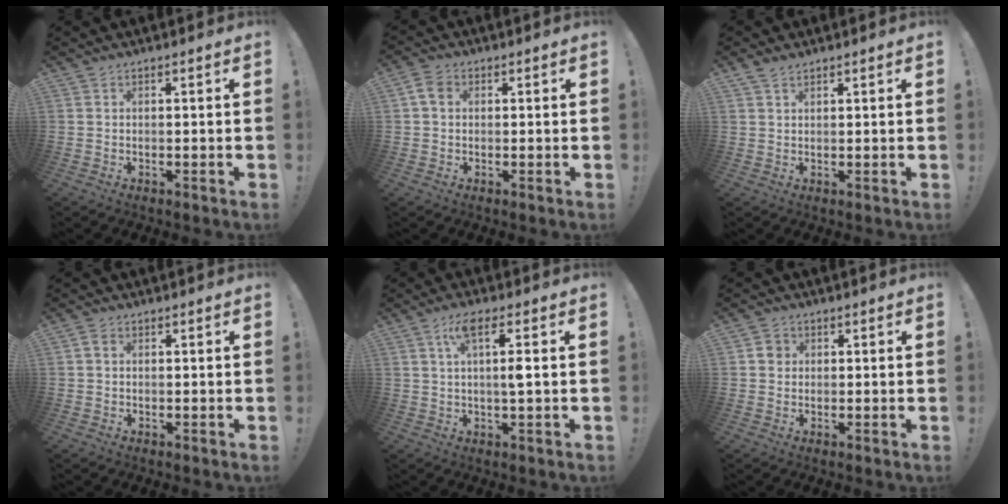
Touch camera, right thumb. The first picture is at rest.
{"total": 5.3, "force": [1.2, 4.0, 3.2], "torque": [-0.063, 0.006, 0.025]}
{"total": 2.6, "force": [2.0, 1.1, 1.1], "torque": [-0.018, -0.009, 0.038]}
{"total": 1.8, "force": [0.4, 1.5, 0.9], "torque": [-0.012, 0.002, 0.006]}
{"total": 6.6, "force": [1.7, 0.7, 6.3], "torque": [-0.109, 0.000, 0.021]}
{"total": 3.1, "force": [0.5, 2.8, 1.2], "torque": [-0.002, 0.001, 0.006]}